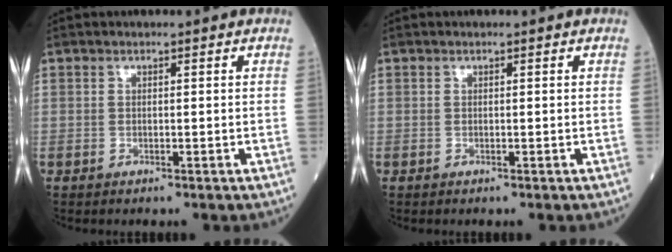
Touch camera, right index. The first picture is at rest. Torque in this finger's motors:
{"motor_torque": [0.00, 0.00, -0.02, -0.01]}